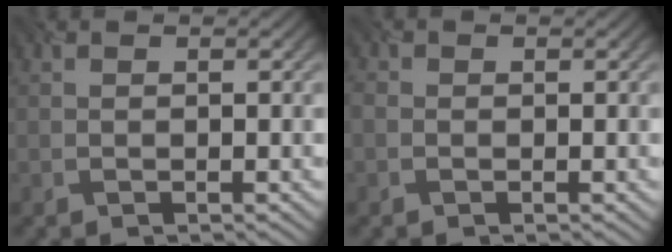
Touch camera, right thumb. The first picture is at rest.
{"total": 0.8, "force": [-0.7, 0.3, -0.2], "torque": [-0.001, -0.005, -0.009]}